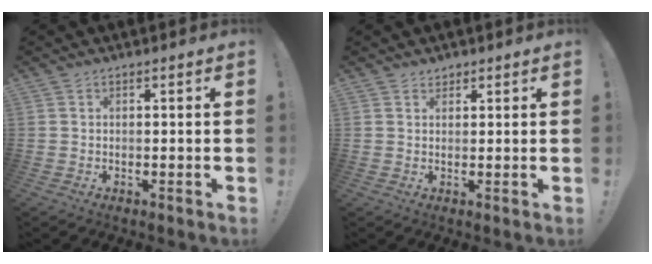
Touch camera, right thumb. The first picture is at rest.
{"total": 1.7, "force": [1.4, 0.9, 0.3], "torque": [0.005, -0.008, 0.025]}